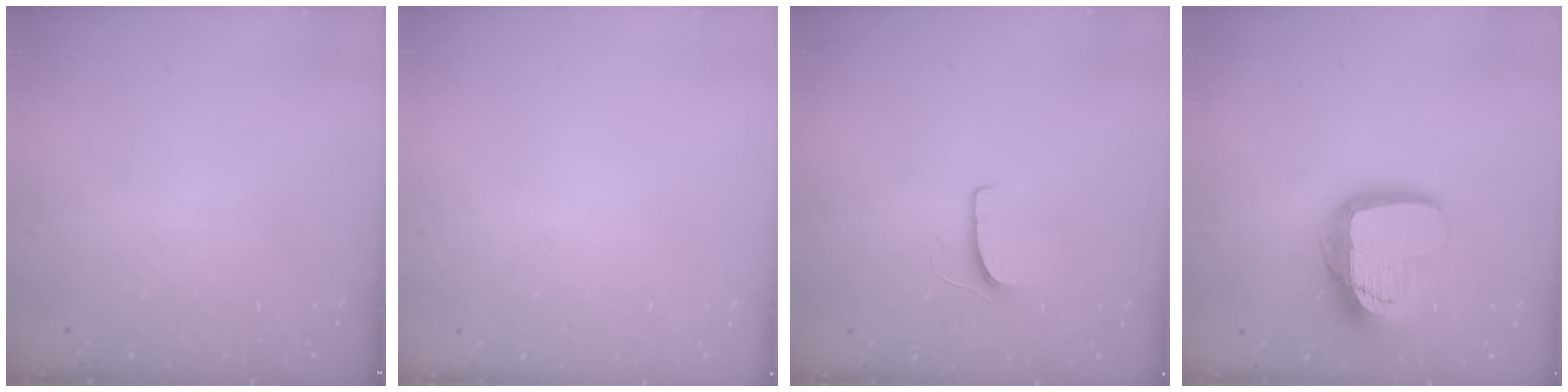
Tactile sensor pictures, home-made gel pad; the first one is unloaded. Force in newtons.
{"total": 0.5, "press": 0.5, "slide": 0.1}
{"total": 5.1, "press": 5.0, "slide": 0.5}
{"total": 16.0, "press": 16.0, "slide": 1.4}